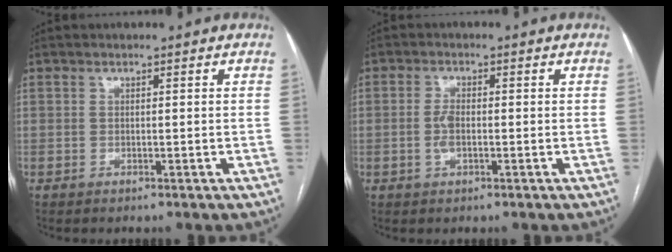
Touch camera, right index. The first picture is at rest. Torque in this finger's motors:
{"motor_torque": [0.64, -0.14, 0.19, 0.07]}